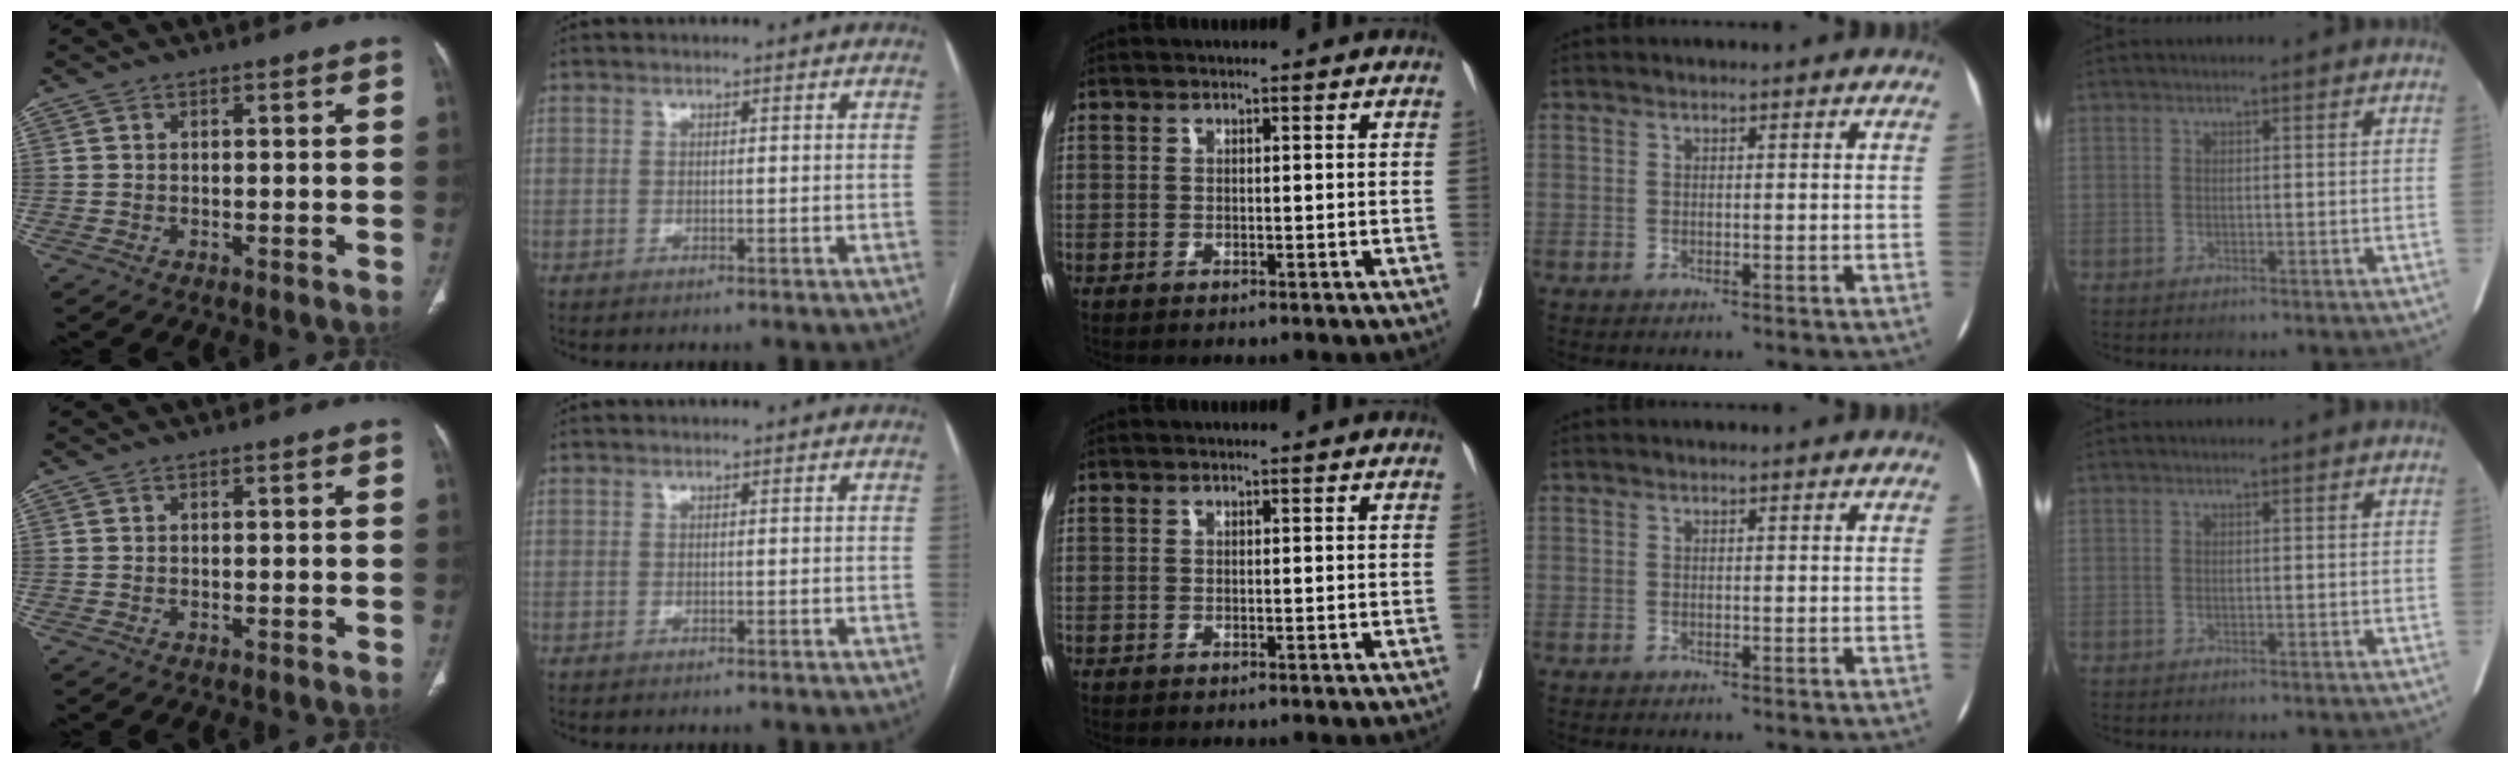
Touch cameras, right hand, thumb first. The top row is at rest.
{}